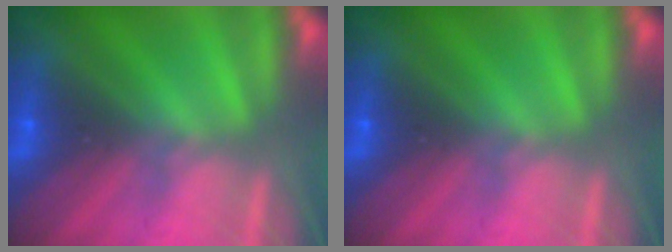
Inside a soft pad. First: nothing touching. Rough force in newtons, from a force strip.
{"total": 0.0}